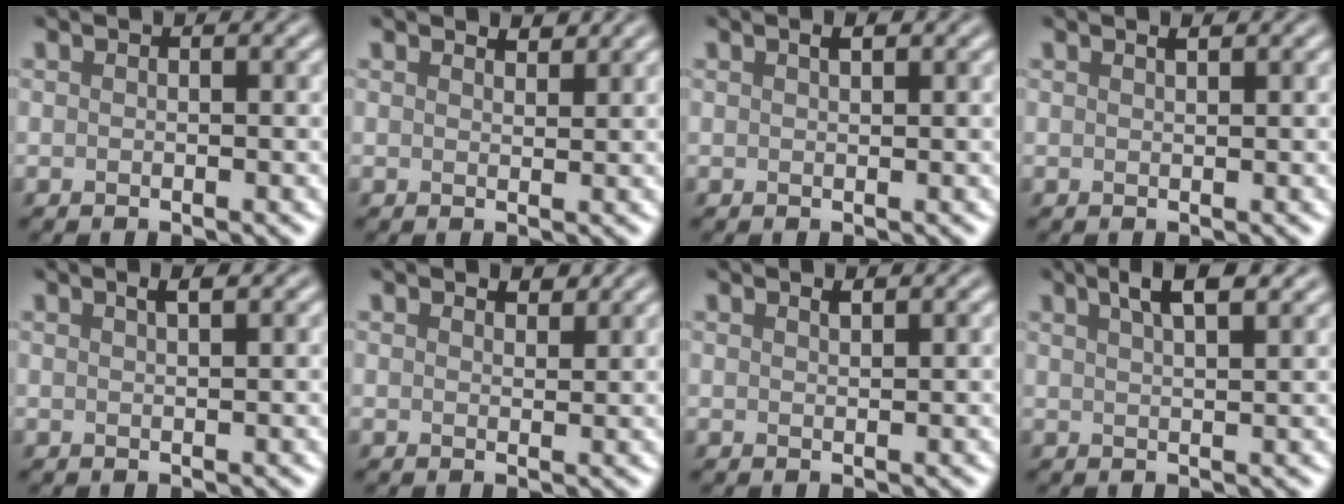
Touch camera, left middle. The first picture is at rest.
{"total": 1.3, "force": [1.2, 0.3, 0.3], "torque": [-0.012, 0.000, 0.020]}
{"total": 0.8, "force": [0.5, 0.2, 0.6], "torque": [-0.015, 0.000, 0.010]}
{"total": 0.6, "force": [0.4, 0.0, 0.4], "torque": [-0.008, -0.002, 0.008]}
{"total": 1.1, "force": [0.7, 0.1, 0.9], "torque": [-0.014, 0.002, 0.011]}
{"total": 1.4, "force": [1.2, 0.5, 0.5], "torque": [-0.012, -0.001, 0.020]}
{"total": 0.6, "force": [0.6, 0.0, 0.3], "torque": [-0.006, -0.002, 0.011]}
{"total": 3.9, "force": [2.7, 0.9, 2.7], "torque": [-0.034, 0.012, 0.036]}